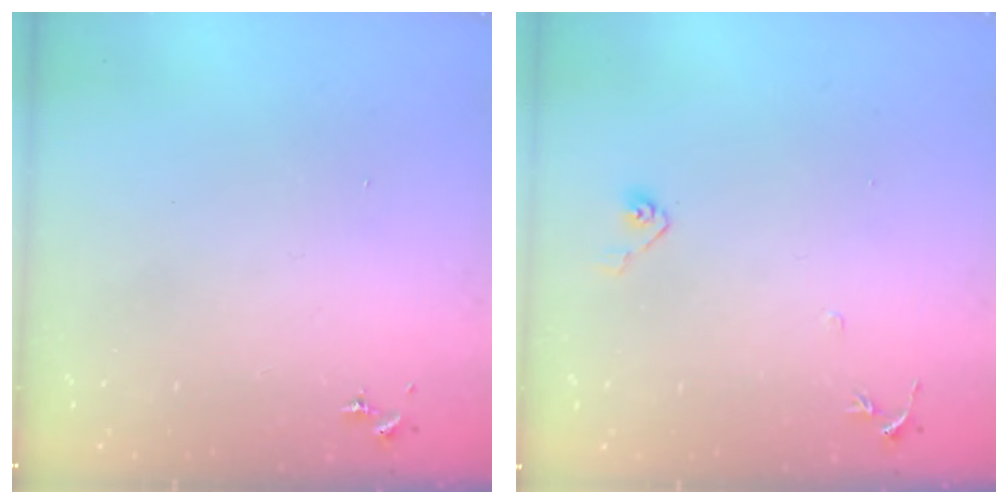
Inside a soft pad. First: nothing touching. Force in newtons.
{"total": 4.8, "press": 4.7, "slide": 1.0}